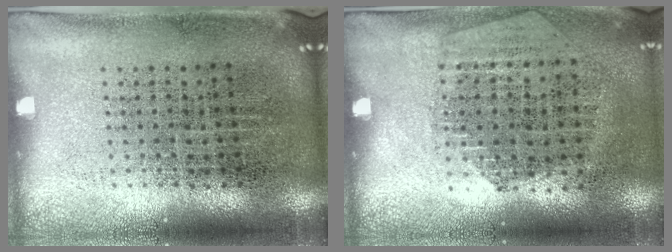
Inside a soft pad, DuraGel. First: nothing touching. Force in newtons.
{"total": 1.3, "press": 1.1, "slide": 0.5}